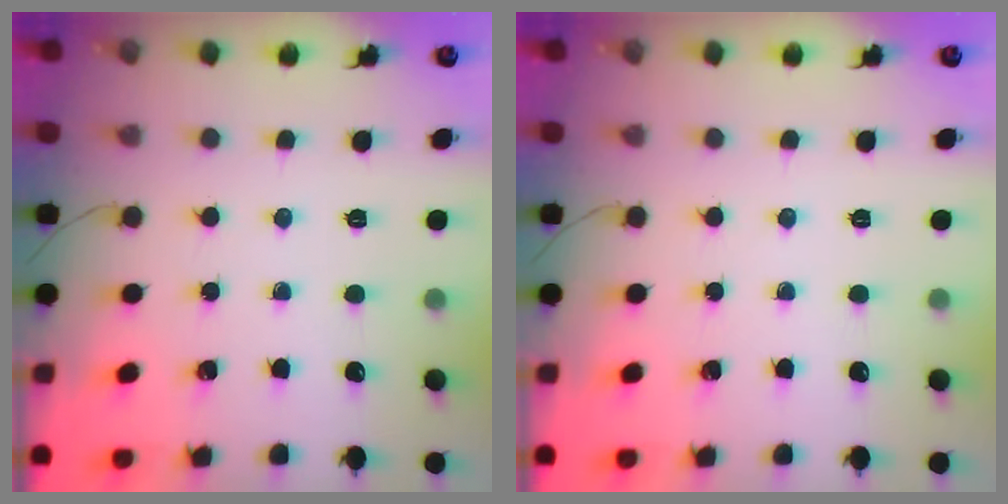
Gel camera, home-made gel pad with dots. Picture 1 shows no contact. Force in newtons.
{"total": 0.0}